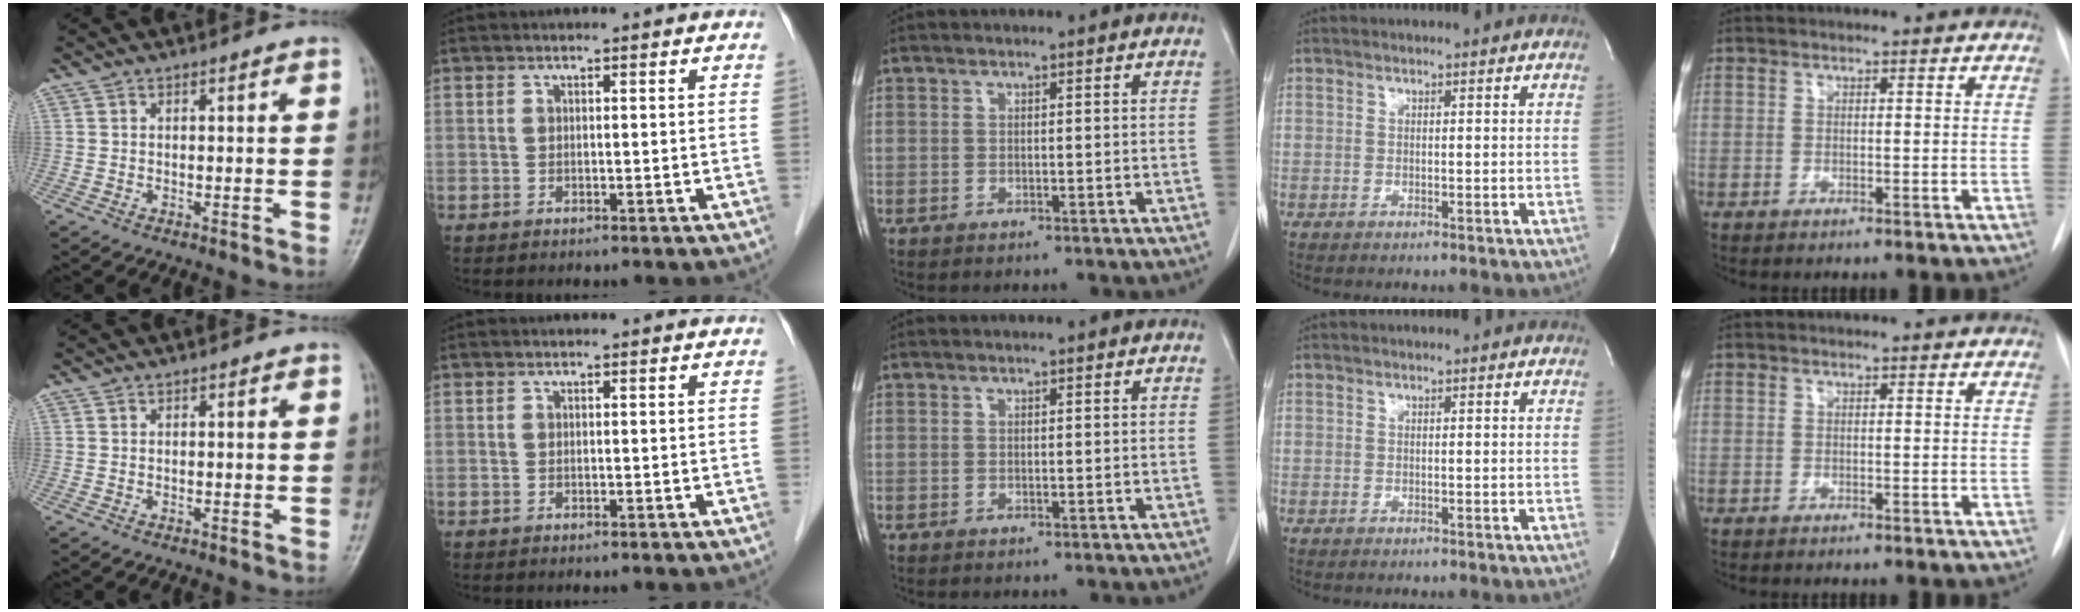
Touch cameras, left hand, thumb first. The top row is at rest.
{}